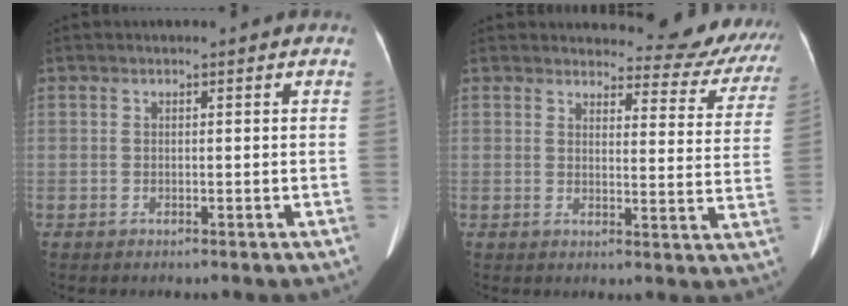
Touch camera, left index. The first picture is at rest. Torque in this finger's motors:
{"motor_torque": [1.01, -1.13, 0.37, 0.03]}